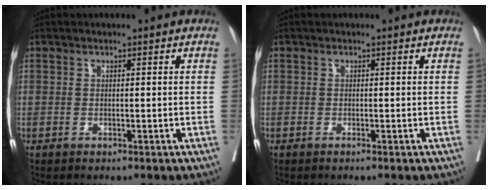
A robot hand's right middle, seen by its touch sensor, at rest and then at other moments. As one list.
[{"total": 0.0}]